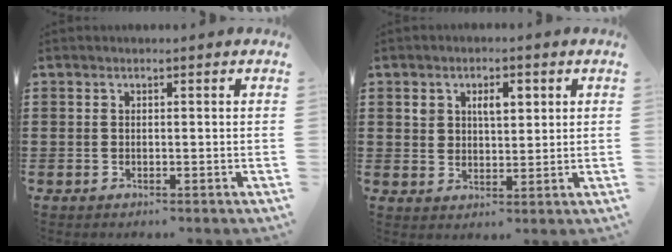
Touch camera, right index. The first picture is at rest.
{"total": 3.9, "force": [1.5, 2.6, 2.6], "torque": [-0.044, 0.006, 0.021]}